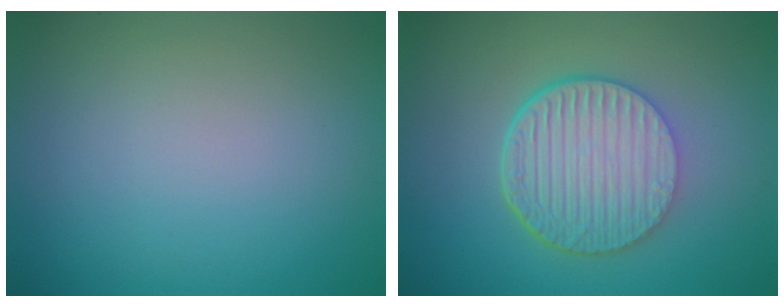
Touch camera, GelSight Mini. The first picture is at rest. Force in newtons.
{"total": 7.0, "press": 4.7, "slide": 5.2}